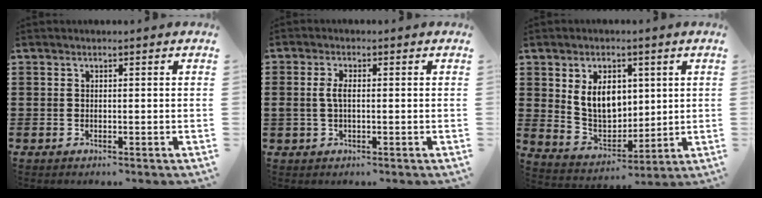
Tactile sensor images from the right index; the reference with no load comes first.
{"total": 2.7, "force": [0.0, 1.2, 2.5], "torque": [-0.064, -0.002, -0.006]}
{"total": 8.1, "force": [2.2, 5.5, 5.4], "torque": [-0.112, 0.007, 0.039]}